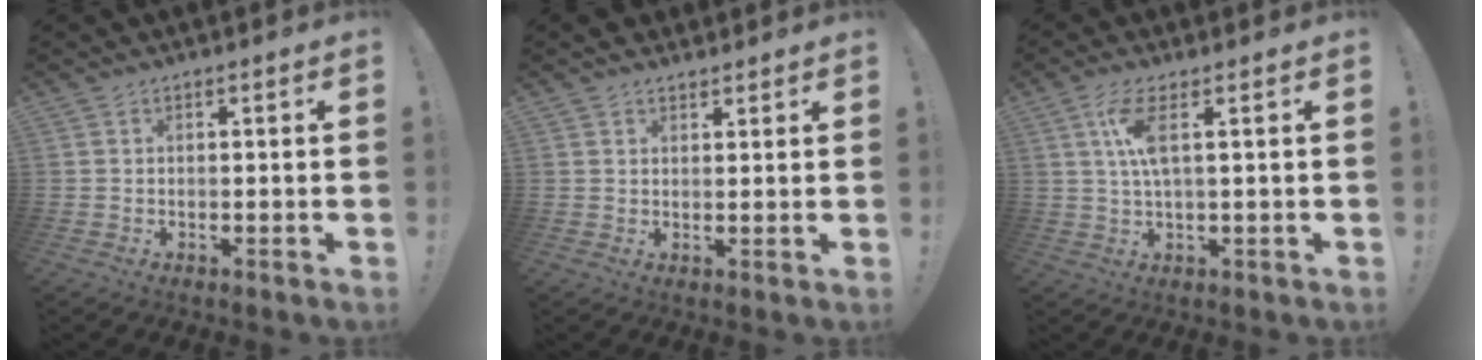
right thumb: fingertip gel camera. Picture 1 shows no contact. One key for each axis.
{"total": 2.9, "fx": 2.4, "fy": 1.5, "fz": 0.4, "tx": 0.004, "ty": -0.010, "tz": 0.044}
{"total": 7.7, "fx": 2.3, "fy": 1.4, "fz": 7.2, "tx": -0.146, "ty": -0.006, "tz": 0.039}